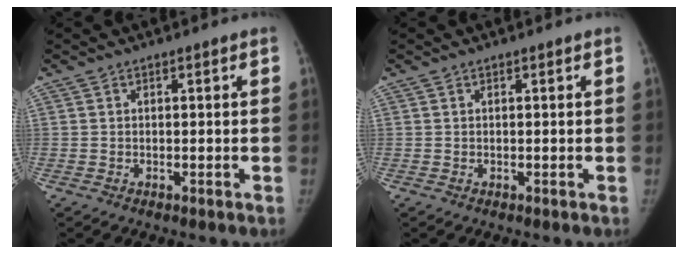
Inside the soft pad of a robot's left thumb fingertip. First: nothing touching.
{"total": 0.0}